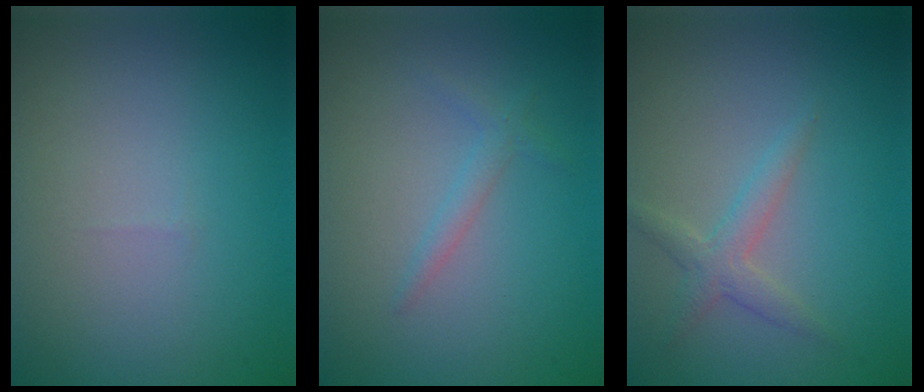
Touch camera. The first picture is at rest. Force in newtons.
{"total": 1.1, "press": 1.1, "slide": 0.1}
{"total": 2.0, "press": 2.0, "slide": 0.0}